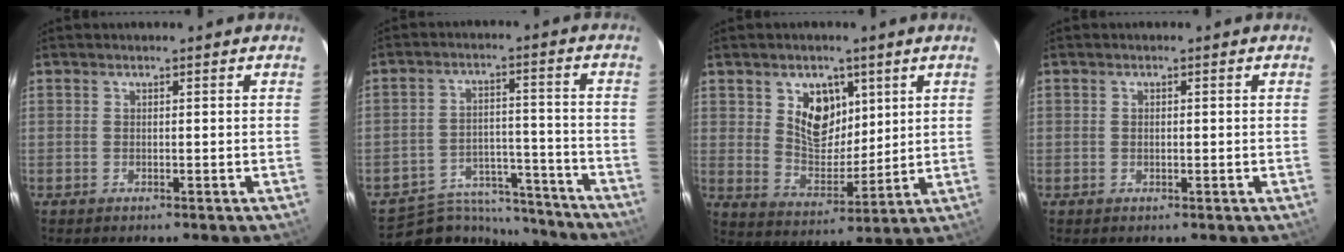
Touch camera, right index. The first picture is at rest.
{"total": 14.3, "force": [-13.0, 5.3, 2.5], "torque": [-0.055, 0.029, -0.182]}
{"total": 9.7, "force": [4.1, 6.7, 5.7], "torque": [-0.096, -0.003, 0.083]}
{"total": 0.8, "force": [0.0, 0.4, 0.7], "torque": [-0.012, 0.002, -0.001]}